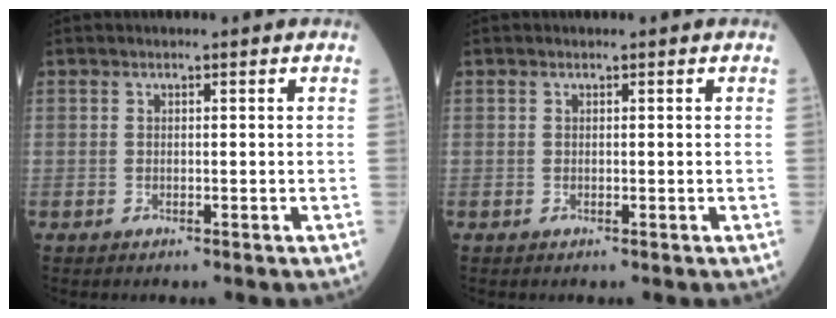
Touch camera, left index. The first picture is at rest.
{"total": 0.0}